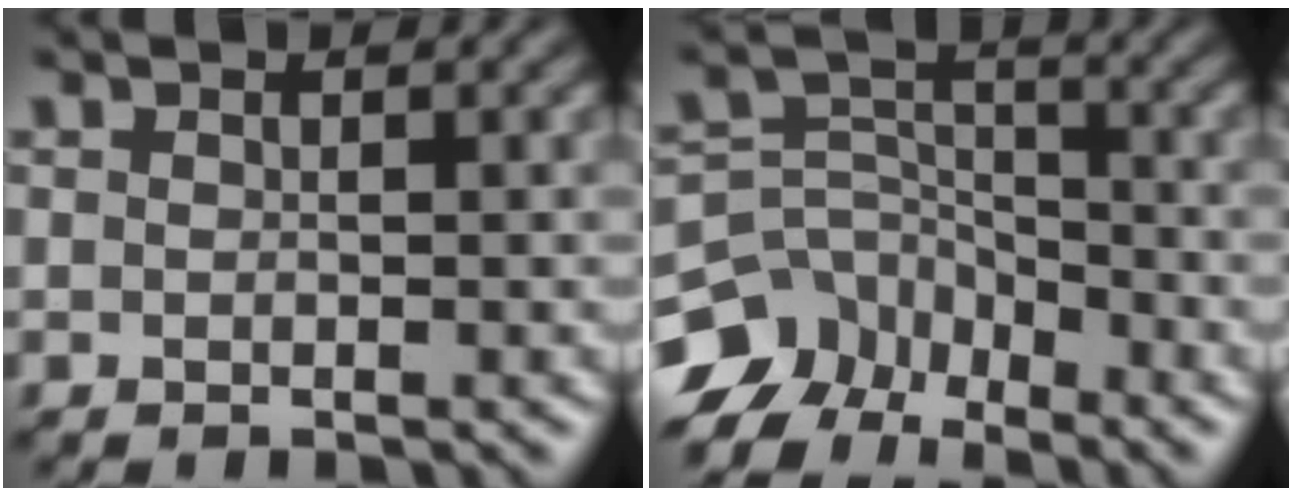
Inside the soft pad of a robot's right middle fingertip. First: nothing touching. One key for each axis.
{"total": 9.1, "fx": -6.8, "fy": 5.4, "fz": 2.8, "tx": -0.047, "ty": 0.000, "tz": -0.122}